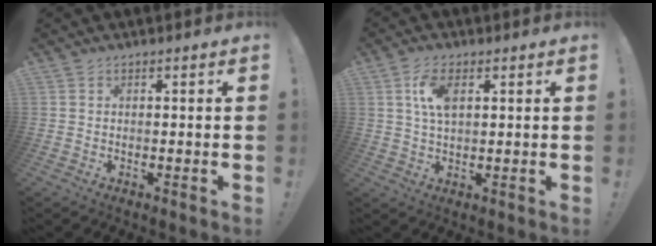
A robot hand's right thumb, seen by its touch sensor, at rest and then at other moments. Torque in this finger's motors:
{"motor_torque": [-0.06, 0.21, 0.64, -0.29, 0.23]}